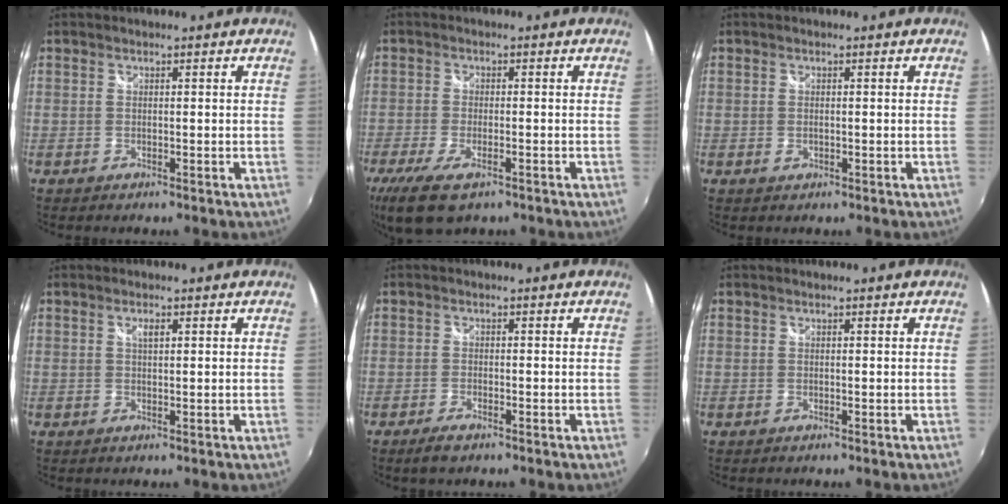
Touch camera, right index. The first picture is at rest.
{"total": 10.3, "force": [-6.4, 4.1, 6.9], "torque": [-0.166, -0.037, -0.113]}
{"total": 0.9, "force": [-0.2, 0.7, 0.6], "torque": [-0.011, -0.001, -0.003]}
{"total": 1.5, "force": [0.6, 0.6, 1.2], "torque": [-0.021, 0.002, 0.010]}
{"total": 2.6, "force": [-1.9, 0.9, 1.5], "torque": [-0.038, -0.006, -0.039]}
{"total": 0.0}